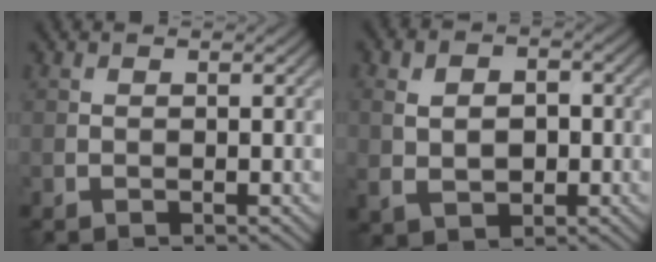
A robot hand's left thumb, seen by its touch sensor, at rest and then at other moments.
{"total": 5.8, "force": [0.0, 4.2, 4.0], "torque": [-0.077, -0.004, -0.004]}